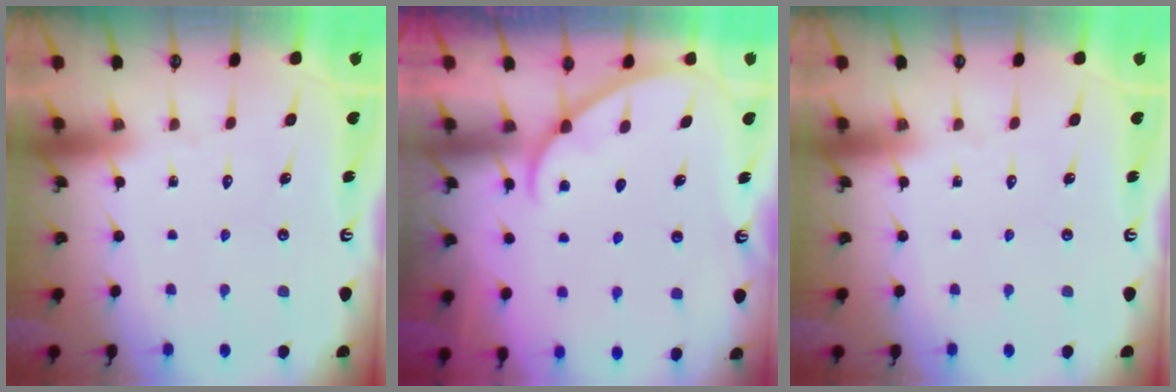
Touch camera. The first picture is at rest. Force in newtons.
{"total": 2.0, "press": 2.0, "slide": 0.3}
{"total": 0.0}